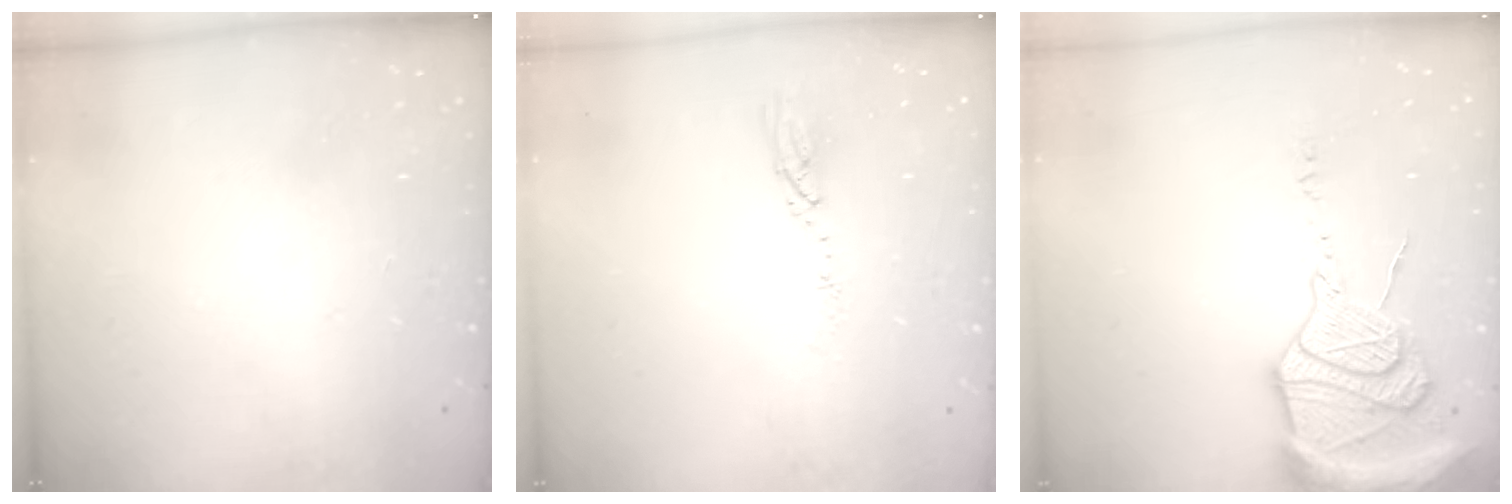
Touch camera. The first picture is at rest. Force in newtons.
{"total": 3.5, "press": 3.5, "slide": 0.3}
{"total": 18.9, "press": 18.8, "slide": 1.8}